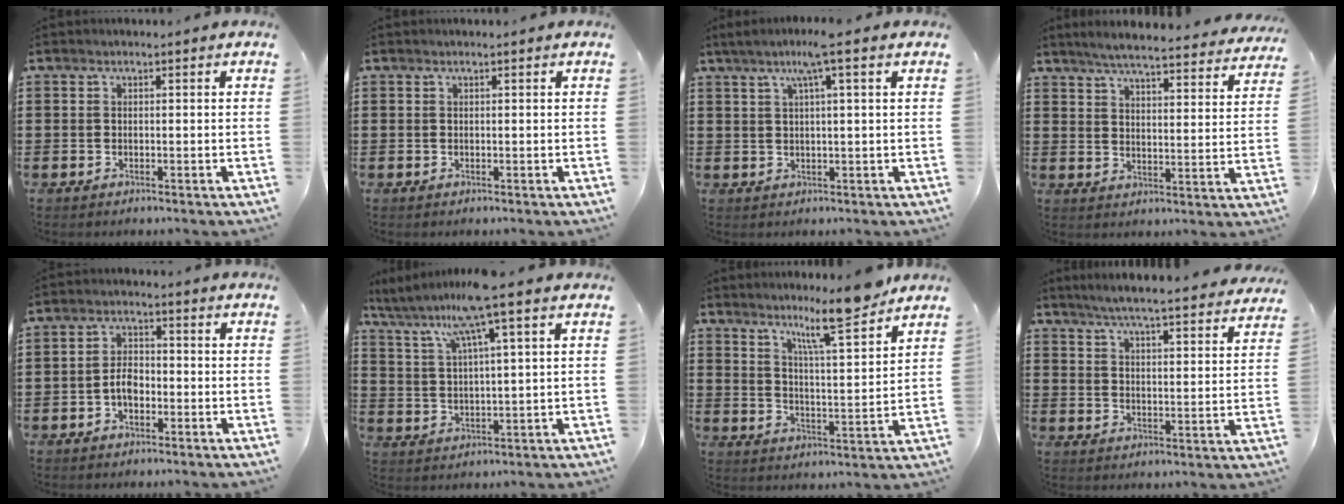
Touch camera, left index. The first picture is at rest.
{"total": 0.0}
{"total": 4.6, "force": [2.2, -0.5, 4.0], "torque": [-0.083, 0.001, 0.036]}
{"total": 5.2, "force": [4.8, -0.2, 2.0], "torque": [-0.060, -0.030, 0.081]}
{"total": 3.5, "force": [-1.3, 2.0, 2.7], "torque": [-0.064, 0.001, -0.029]}
{"total": 8.3, "force": [5.8, 0.2, 6.0], "torque": [-0.134, -0.019, 0.099]}
{"total": 9.6, "force": [7.8, 0.5, 5.6], "torque": [-0.099, -0.044, 0.131]}
{"total": 5.1, "force": [4.8, -0.7, 1.8], "torque": [-0.057, -0.035, 0.079]}